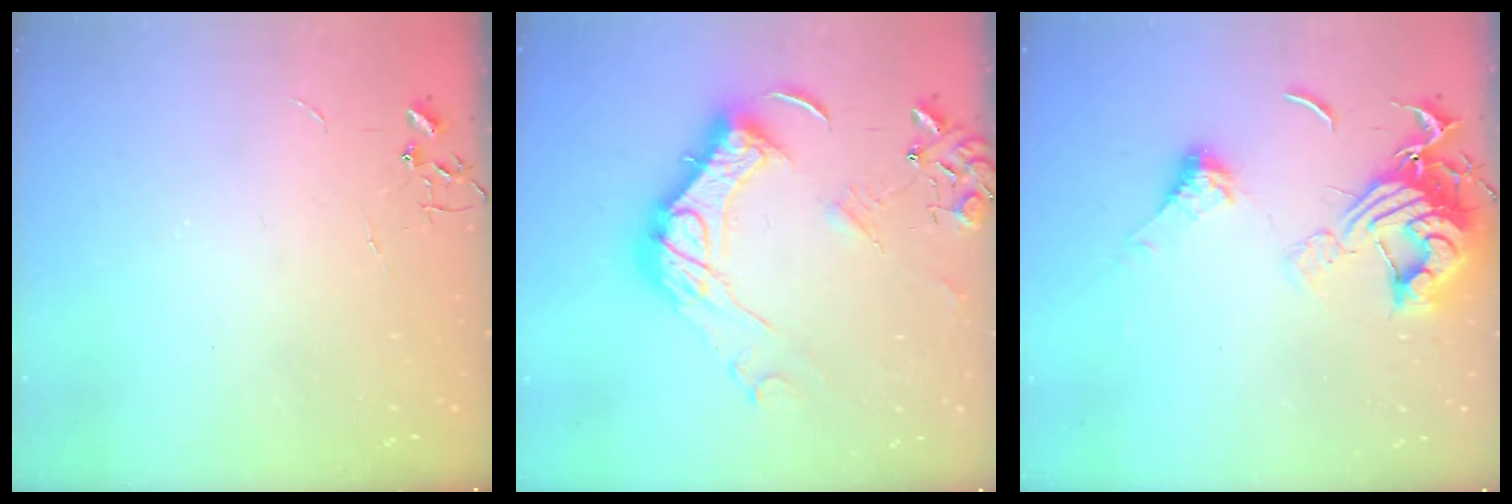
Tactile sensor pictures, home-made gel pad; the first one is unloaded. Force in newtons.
{"total": 18.6, "press": 18.5, "slide": 1.9}
{"total": 15.4, "press": 15.3, "slide": 1.8}